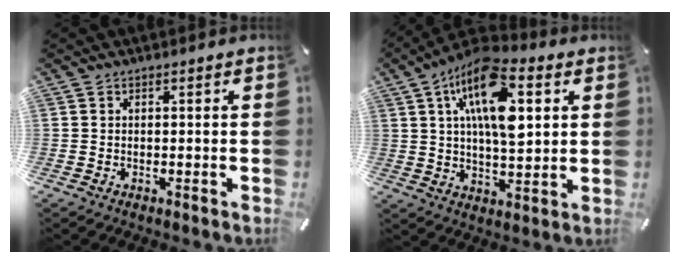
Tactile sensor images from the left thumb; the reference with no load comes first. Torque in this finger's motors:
{"motor_torque": [2.51, 2.50, 1.64, -1.12, 0.24]}